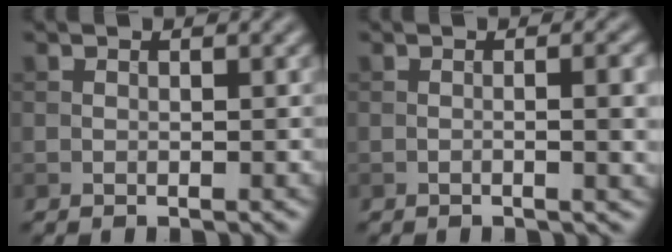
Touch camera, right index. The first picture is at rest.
{"total": 3.7, "force": [-0.4, 1.1, 3.5], "torque": [-0.045, 0.001, -0.007]}